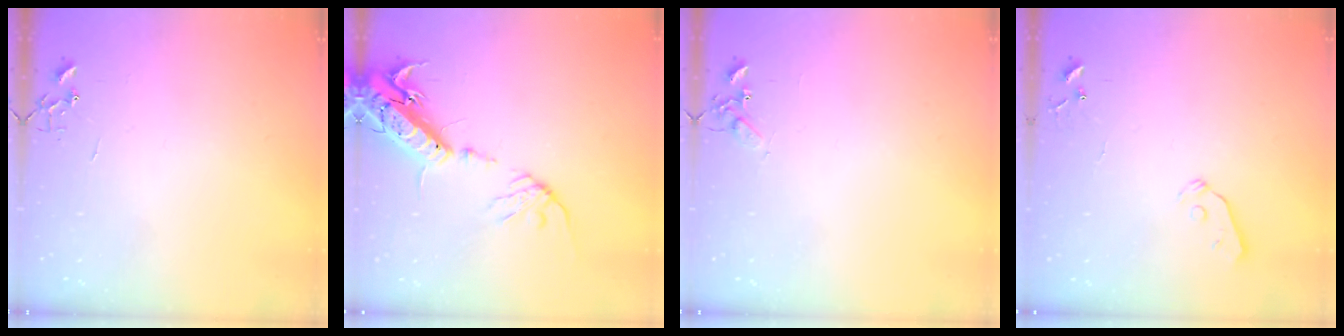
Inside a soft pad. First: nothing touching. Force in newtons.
{"total": 18.1, "press": 17.7, "slide": 3.8}
{"total": 4.7, "press": 4.6, "slide": 0.6}
{"total": 5.9, "press": 5.8, "slide": 0.7}